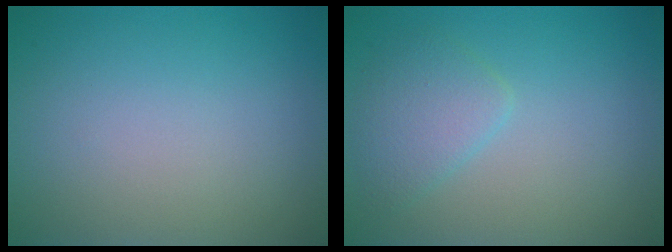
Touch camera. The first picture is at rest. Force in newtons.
{"total": 2.5, "press": 2.5, "slide": 0.1}